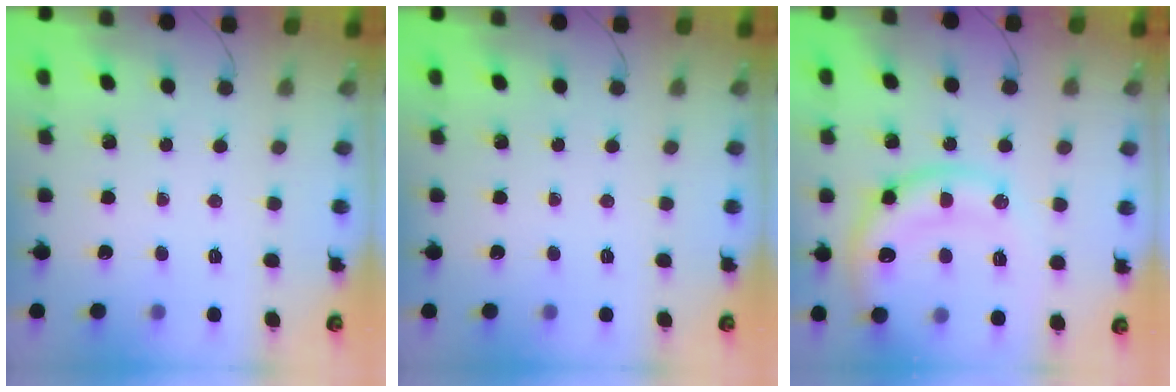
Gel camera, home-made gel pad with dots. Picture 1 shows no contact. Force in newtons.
{"total": 0.0}
{"total": 15.1, "press": 15.0, "slide": 2.0}